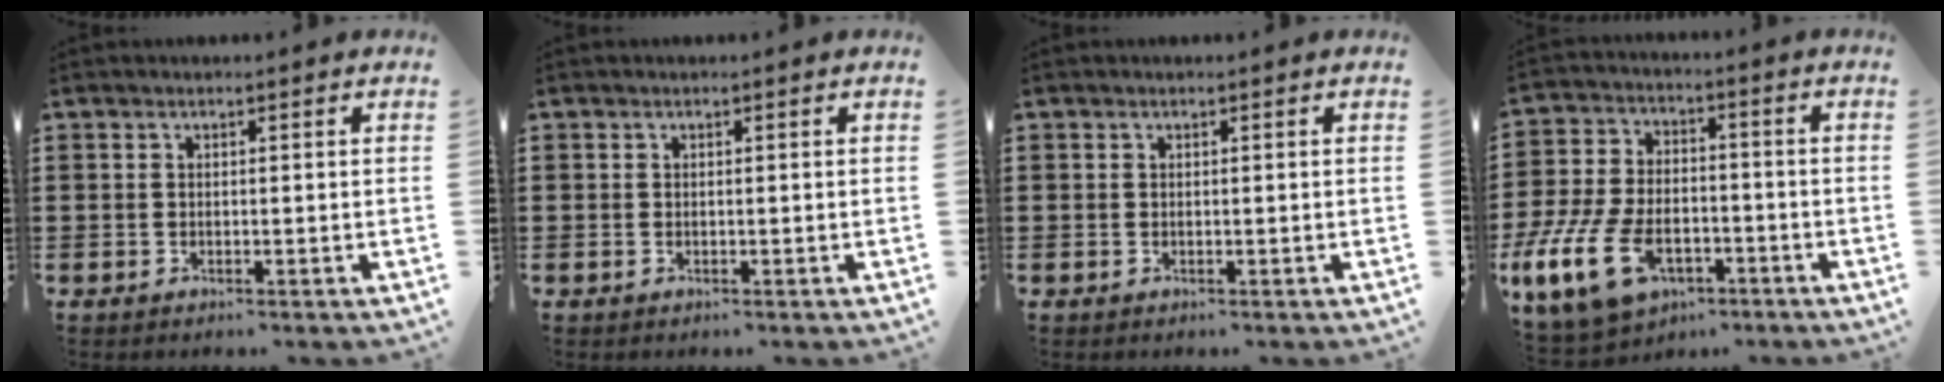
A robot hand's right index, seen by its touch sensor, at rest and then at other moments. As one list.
[{"total": 0.0}, {"total": 0.0}, {"total": 10.2, "force": [-4.8, 5.4, 7.2], "torque": [-0.167, 0.010, -0.090]}]